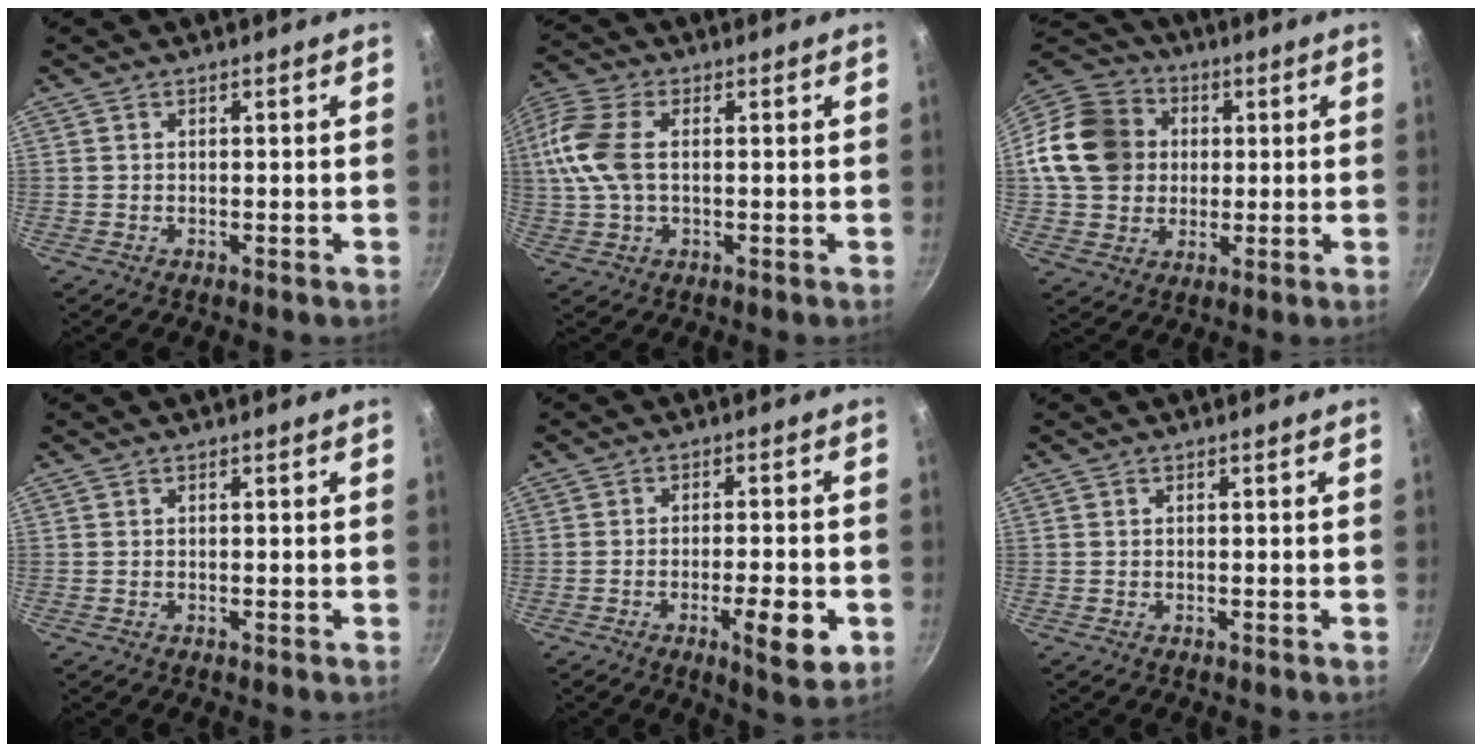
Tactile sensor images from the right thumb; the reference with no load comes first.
{"total": 12.4, "force": [1.1, 7.5, 9.8], "torque": [-0.214, 0.019, 0.009]}
{"total": 17.1, "force": [1.8, 14.7, 8.5], "torque": [-0.141, 0.030, 0.030]}
{"total": 0.0}
{"total": 8.8, "force": [-3.0, 2.4, 7.9], "torque": [-0.105, 0.007, -0.040]}
{"total": 0.0}